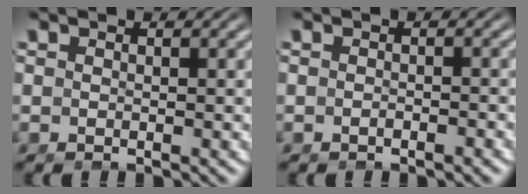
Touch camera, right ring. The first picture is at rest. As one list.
[{"total": 0.9, "force": [-0.8, -0.3, 0.2], "torque": [-0.003, 0.002, -0.015]}]